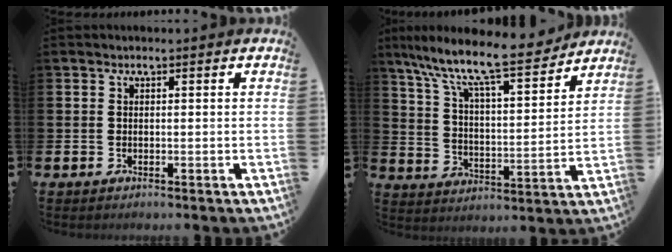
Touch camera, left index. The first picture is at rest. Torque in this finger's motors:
{"motor_torque": [0.58, -0.60, 1.05, 0.21]}